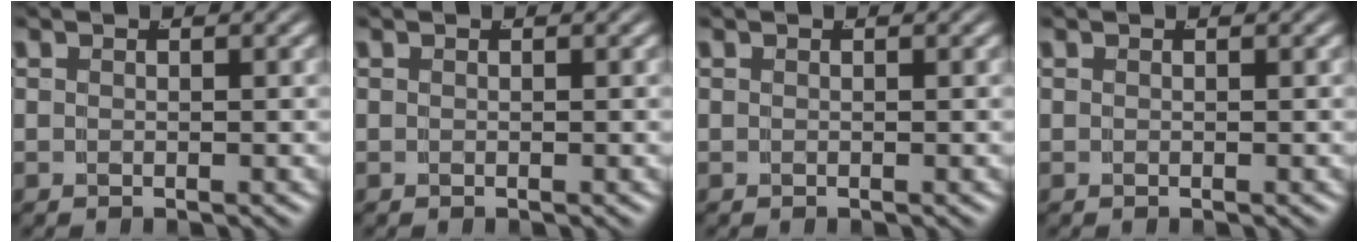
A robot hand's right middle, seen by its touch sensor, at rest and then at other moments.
{"total": 0.0}
{"total": 0.0}
{"total": 0.0}